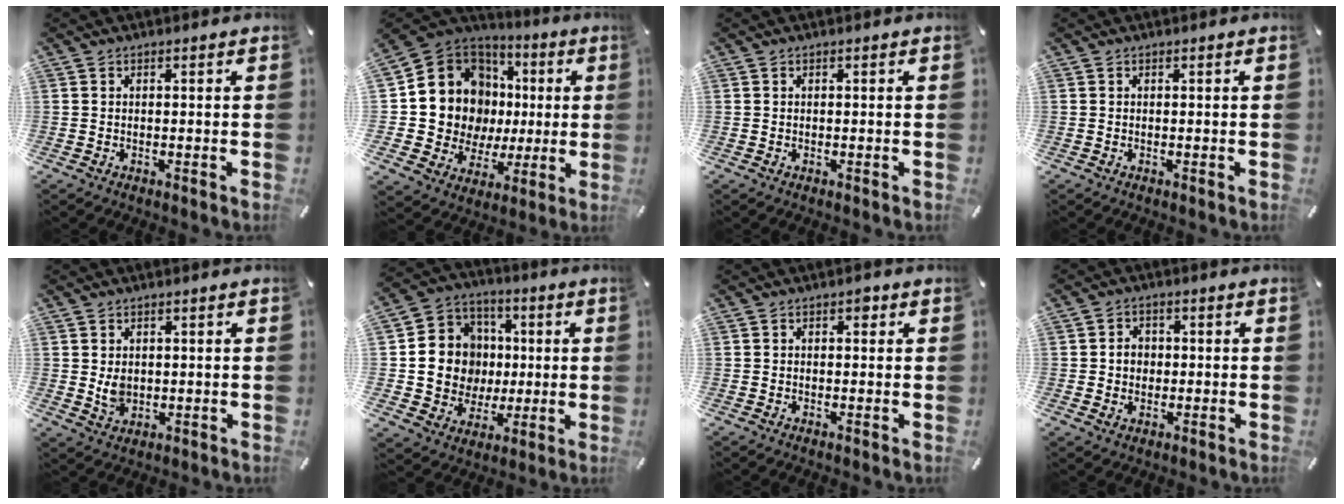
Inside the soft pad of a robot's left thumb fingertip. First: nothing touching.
{"total": 13.7, "force": [1.8, 13.0, 4.0], "torque": [-0.067, -0.044, 0.057]}
{"total": 0.0}
{"total": 0.0}
{"total": 4.0, "force": [0.5, 3.4, 2.1], "torque": [-0.038, -0.008, 0.005]}
{"total": 13.6, "force": [0.3, 13.3, 3.1], "torque": [-0.051, -0.002, 0.019]}
{"total": 1.8, "force": [0.5, 1.3, 1.1], "torque": [-0.009, 0.002, 0.002]}
{"total": 4.2, "force": [-0.1, 3.9, 1.7], "torque": [-0.023, 0.002, -0.007]}